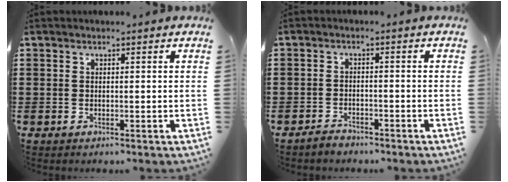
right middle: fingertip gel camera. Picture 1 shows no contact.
{"total": 2.0, "force": [-1.9, 0.6, 0.1], "torque": [-0.008, 0.003, -0.040]}